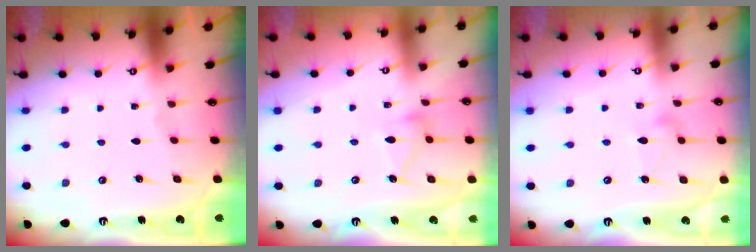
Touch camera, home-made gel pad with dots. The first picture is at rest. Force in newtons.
{"total": 9.2, "press": 9.2, "slide": 0.4}
{"total": 7.4, "press": 7.4, "slide": 0.4}